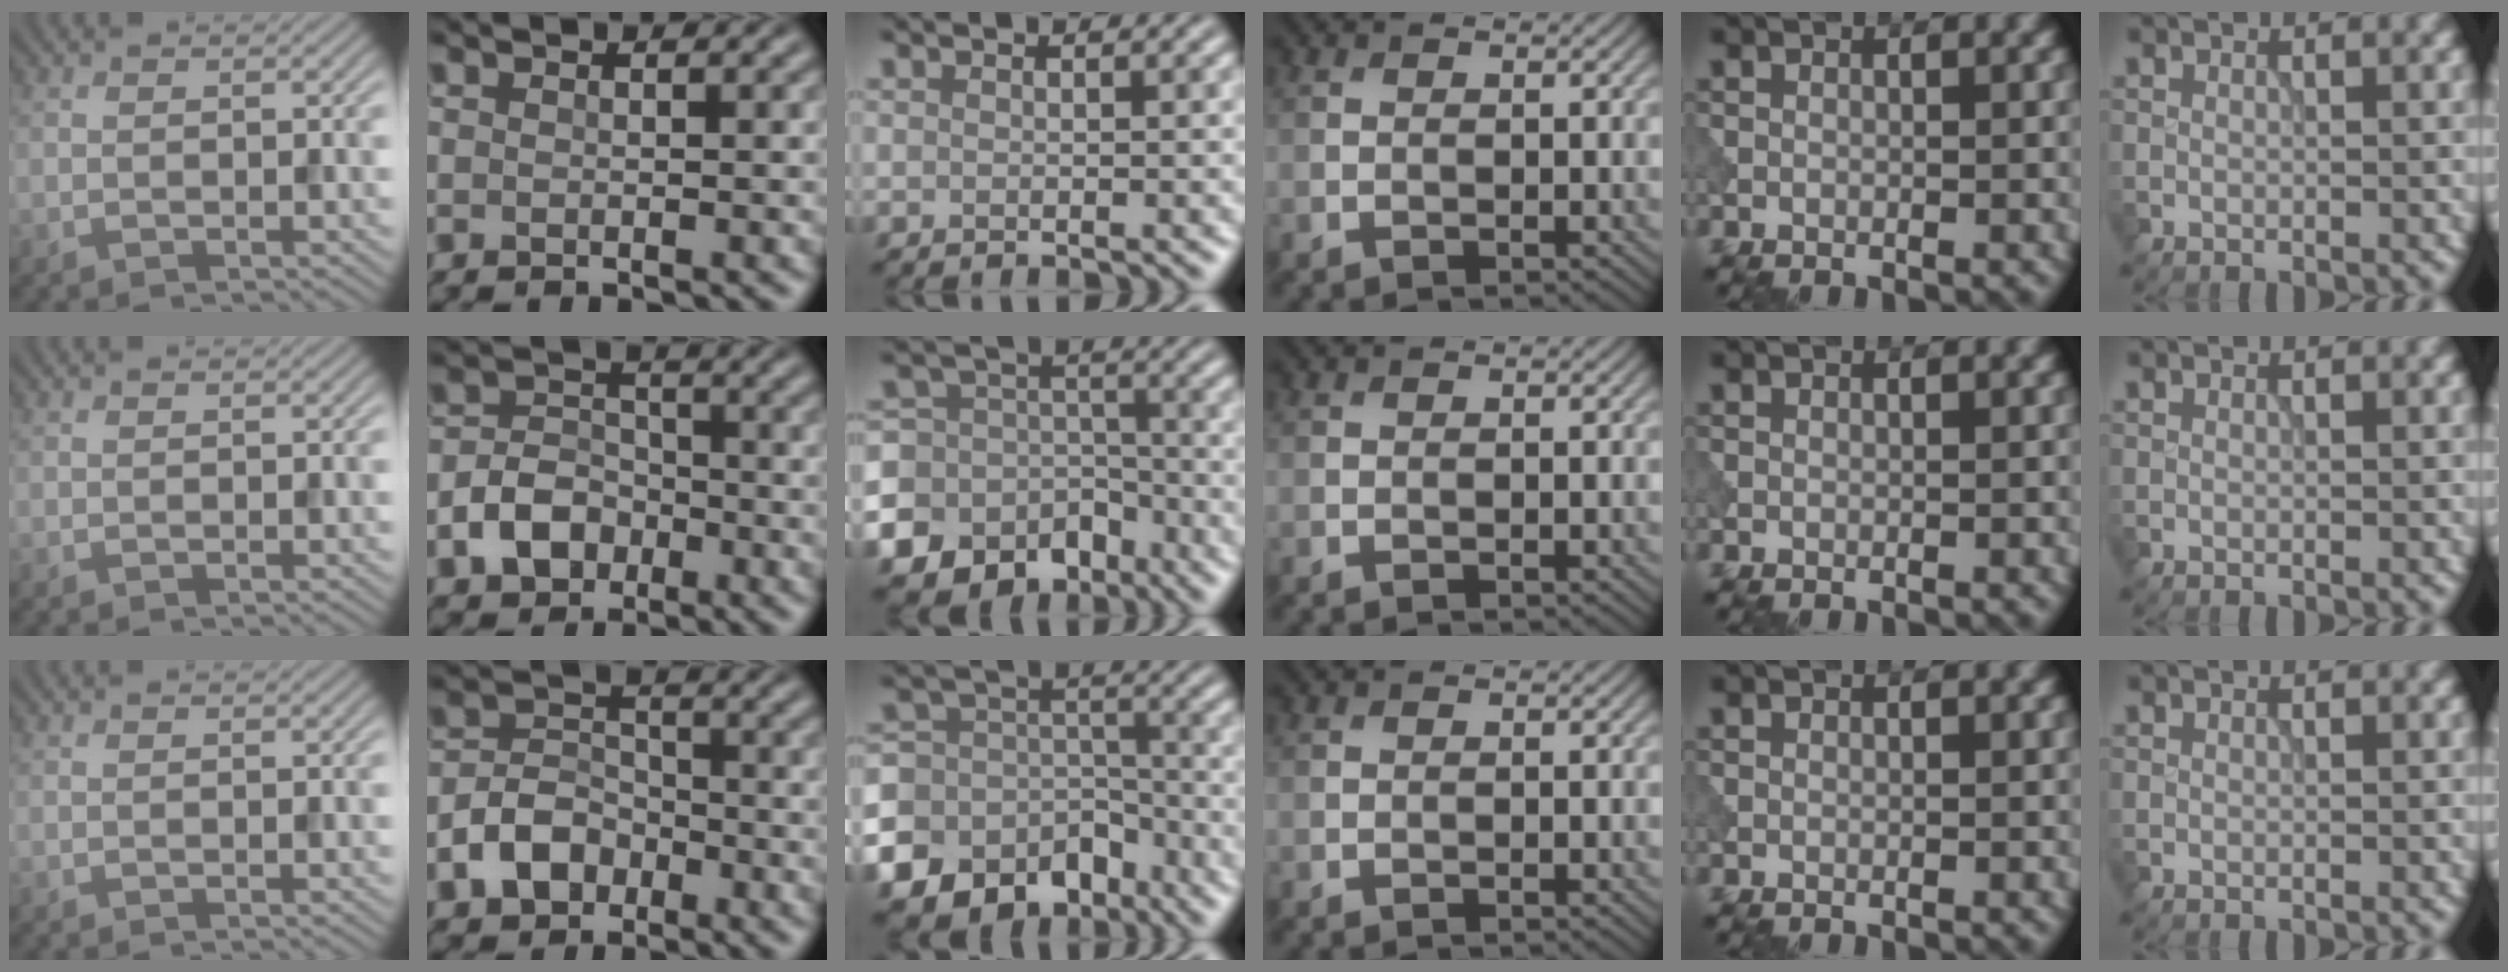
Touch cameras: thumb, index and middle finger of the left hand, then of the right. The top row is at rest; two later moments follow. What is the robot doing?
{"motion": "extract", "object": "peg toy"}